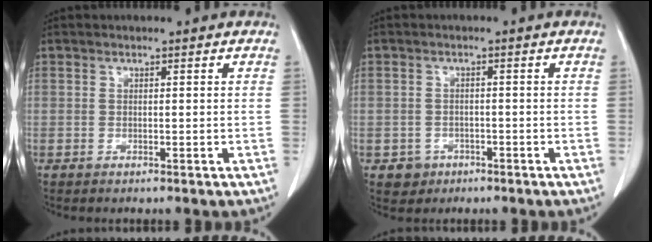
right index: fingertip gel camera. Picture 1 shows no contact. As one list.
[{"total": 2.9, "force": [-1.4, 2.6, 0.2], "torque": [0.003, 0.012, -0.016]}]